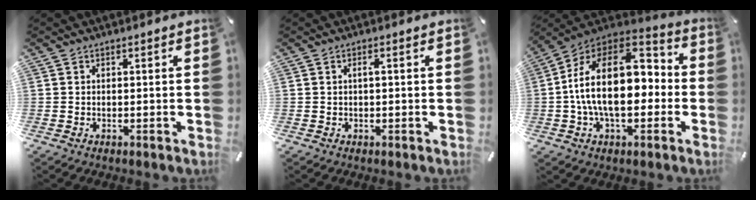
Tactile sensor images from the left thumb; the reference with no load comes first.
{"total": 1.4, "force": [0.2, 0.2, 1.4], "torque": [-0.026, 0.001, 0.002]}
{"total": 22.1, "force": [-0.5, 13.6, 17.5], "torque": [-0.318, 0.008, -0.007]}